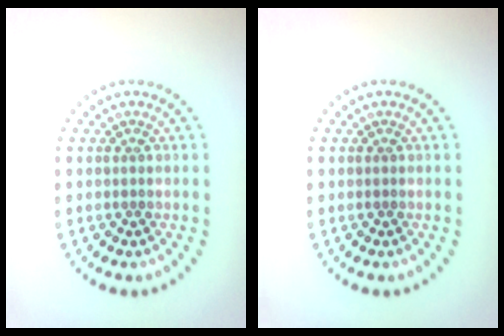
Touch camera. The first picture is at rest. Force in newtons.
{"total": 0.0}